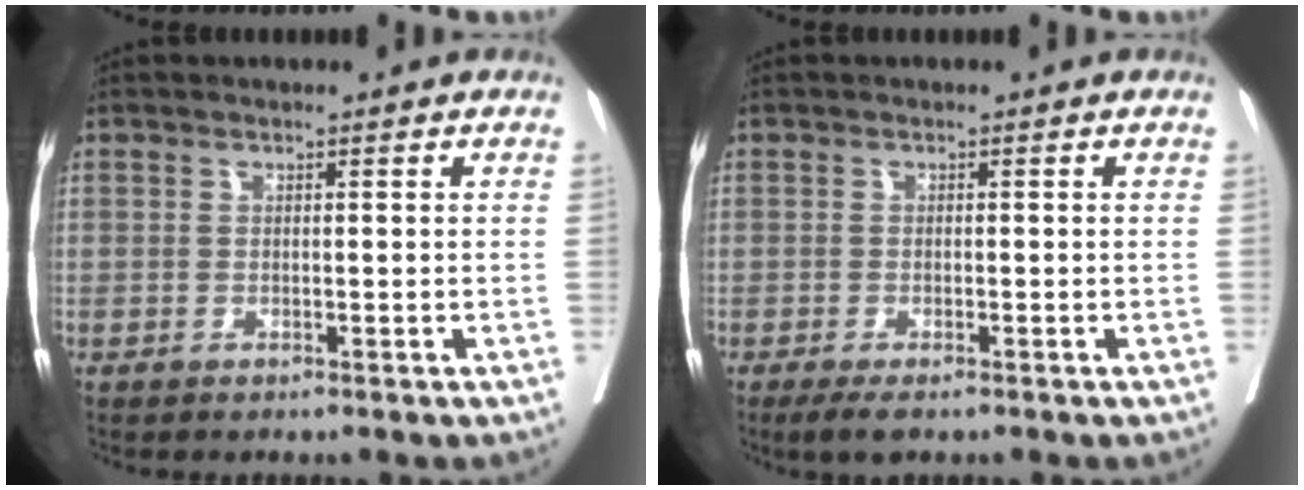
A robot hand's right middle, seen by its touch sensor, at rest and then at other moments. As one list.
[{"total": 3.1, "force": [-2.2, 0.8, 2.0], "torque": [-0.029, -0.005, -0.033]}]